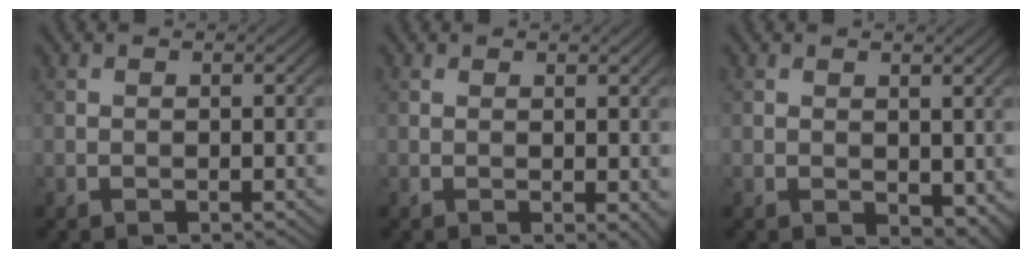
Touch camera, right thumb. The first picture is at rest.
{"total": 1.6, "force": [0.5, 0.4, 1.4], "torque": [-0.021, -0.005, 0.011]}
{"total": 2.8, "force": [0.7, 1.8, 2.1], "torque": [-0.036, -0.009, 0.019]}